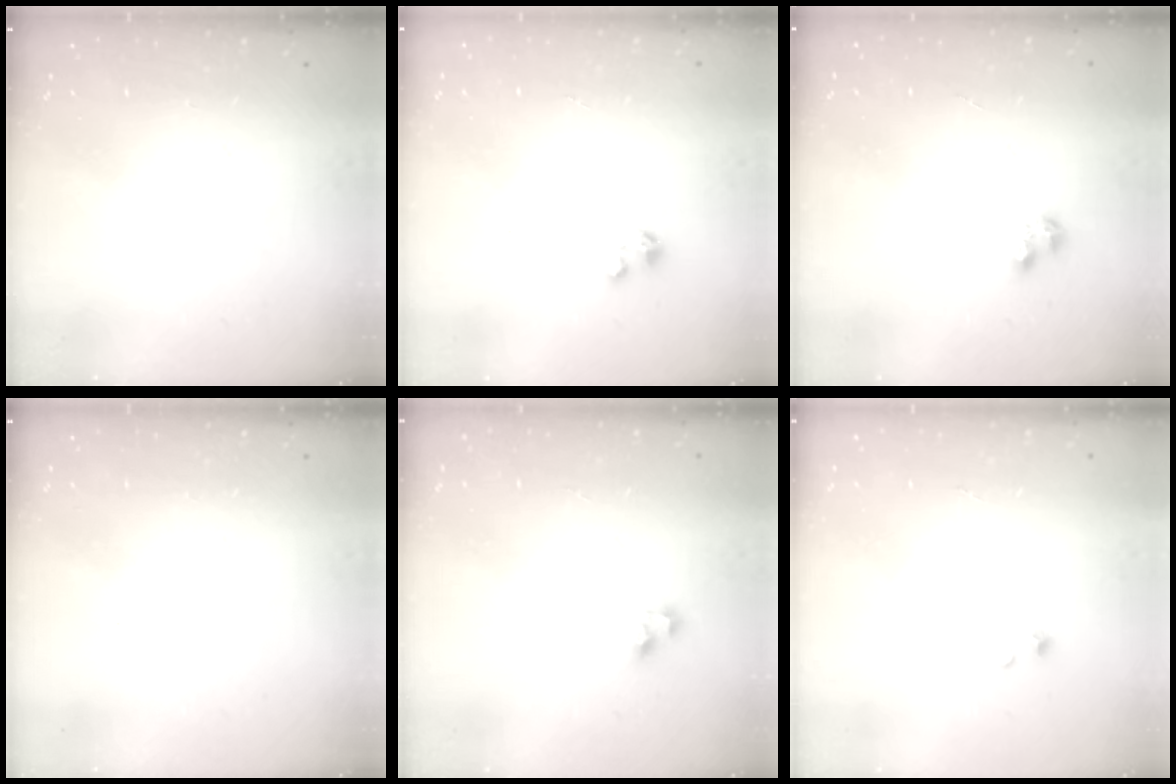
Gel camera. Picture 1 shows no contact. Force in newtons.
{"total": 1.8, "press": 1.8, "slide": 0.1}
{"total": 3.0, "press": 3.0, "slide": 0.4}
{"total": 0.0}
{"total": 3.8, "press": 3.8, "slide": 0.2}
{"total": 0.0}